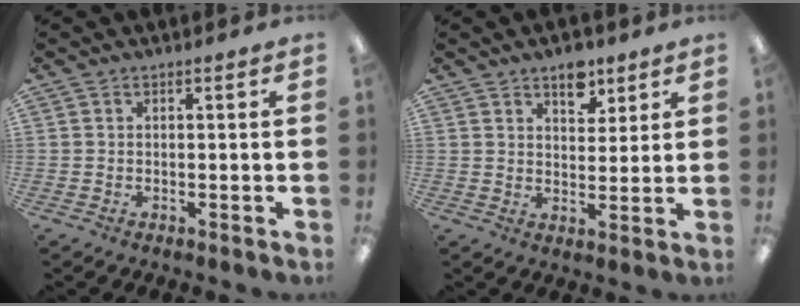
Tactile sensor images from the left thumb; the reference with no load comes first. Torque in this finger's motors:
{"motor_torque": [0.71, 0.56, 0.73, -0.42, 0.02]}